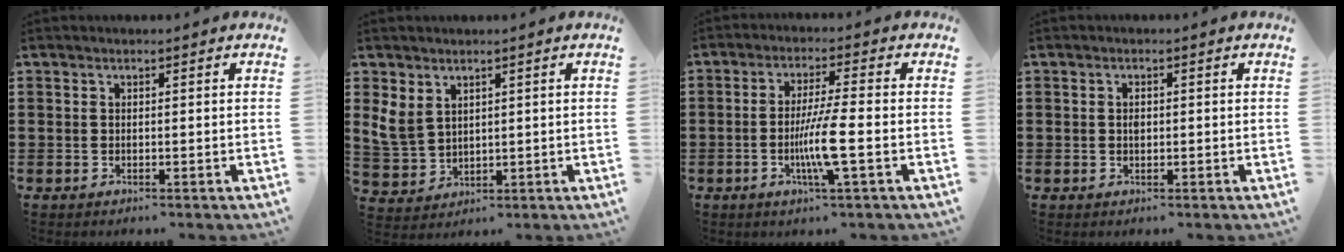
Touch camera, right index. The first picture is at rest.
{"total": 4.3, "force": [2.3, 3.0, 1.9], "torque": [-0.065, 0.005, 0.043]}
{"total": 7.2, "force": [-1.9, 0.1, 6.9], "torque": [-0.138, -0.018, -0.039]}
{"total": 1.4, "force": [0.1, 0.7, 1.2], "torque": [-0.025, 0.004, 0.001]}